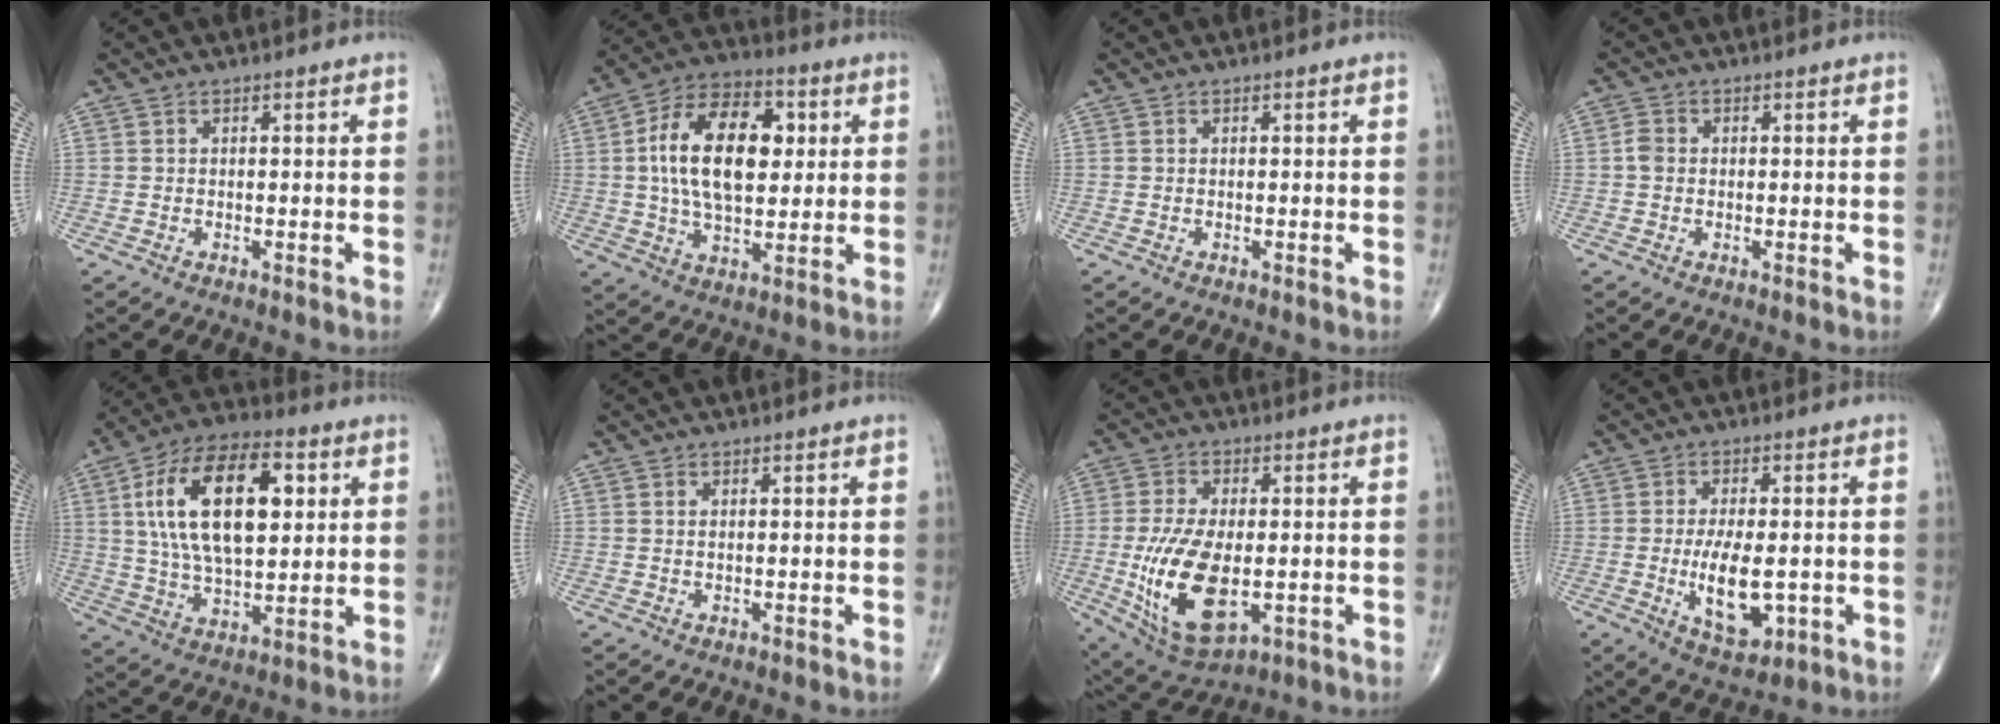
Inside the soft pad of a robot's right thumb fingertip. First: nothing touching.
{"total": 18.4, "force": [2.9, 10.4, 14.9], "torque": [-0.237, 0.012, 0.044]}
{"total": 0.0}
{"total": 2.1, "force": [-0.1, 1.7, 1.3], "torque": [-0.022, 0.004, -0.006]}
{"total": 21.5, "force": [5.1, 10.9, 17.9], "torque": [-0.300, 0.002, 0.084]}
{"total": 0.5, "force": [0.2, 0.2, 0.4], "torque": [-0.012, 0.001, 0.005]}
{"total": 16.4, "force": [-2.7, 8.3, 13.9], "torque": [-0.268, -0.014, -0.029]}
{"total": 10.4, "force": [-1.8, 4.9, 9.0], "torque": [-0.144, -0.011, -0.021]}